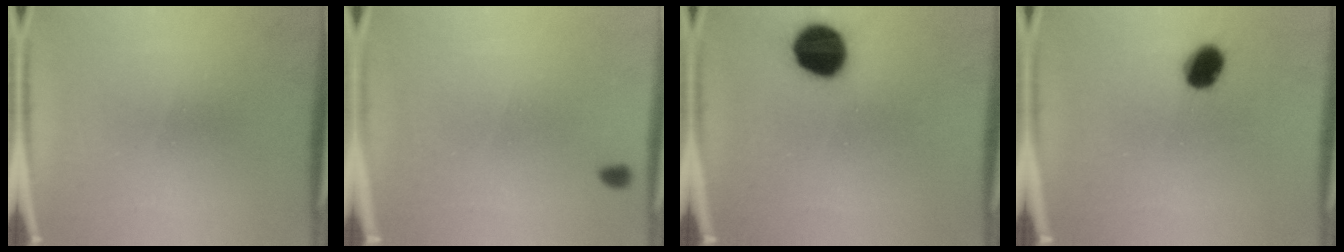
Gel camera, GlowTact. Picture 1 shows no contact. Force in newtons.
{"total": 0.7}
{"total": 11.5}
{"total": 6.6}